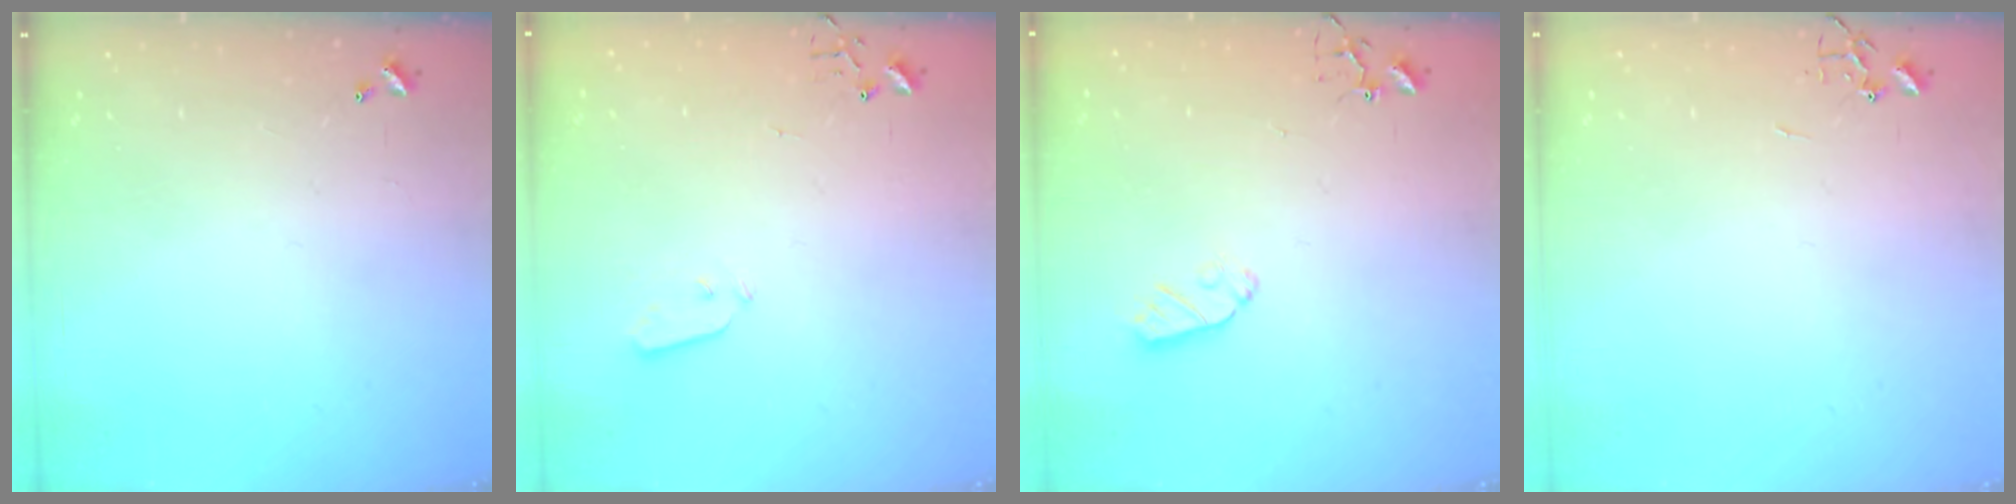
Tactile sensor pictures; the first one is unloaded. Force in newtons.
{"total": 3.8, "press": 3.8, "slide": 0.1}
{"total": 6.2, "press": 6.2, "slide": 0.0}
{"total": 0.0}